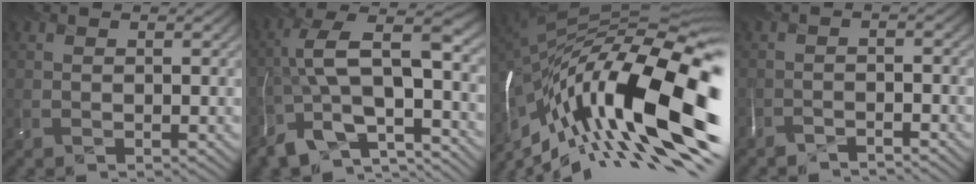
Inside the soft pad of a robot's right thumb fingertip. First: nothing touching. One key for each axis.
{"total": 14.3, "fx": -6.2, "fy": 5.7, "fz": 11.5, "tx": -0.245, "ty": -0.005, "tz": -0.112}
{"total": 20.9, "fx": -7.7, "fy": 7.1, "fz": 18.1, "tx": -0.325, "ty": 0.010, "tz": -0.158}
{"total": 3.0, "fx": -2.9, "fy": -0.6, "fz": -0.1, "tx": 0.018, "ty": -0.007, "tz": -0.059}